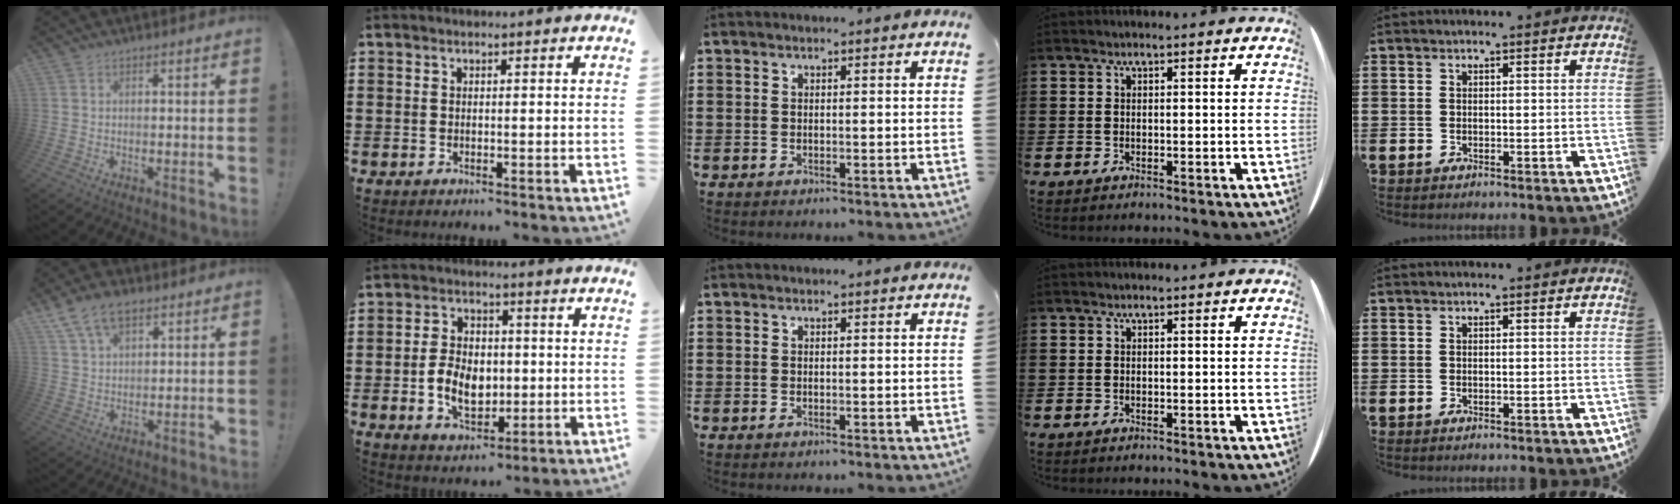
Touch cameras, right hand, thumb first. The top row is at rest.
{"thumb": {"total": 9.2, "force": [5.4, 5.0, 5.5], "torque": [-0.098, -0.011, 0.105]}, "index": {"total": 7.1, "force": [-0.8, 5.0, 5.0], "torque": [-0.104, 0.007, -0.019]}}